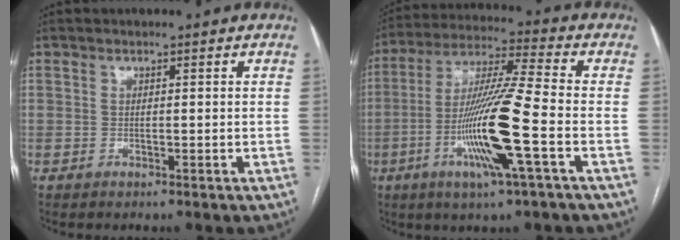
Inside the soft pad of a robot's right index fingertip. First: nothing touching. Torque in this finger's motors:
{"motor_torque": [2.14, 0.00, 1.05, 0.21]}